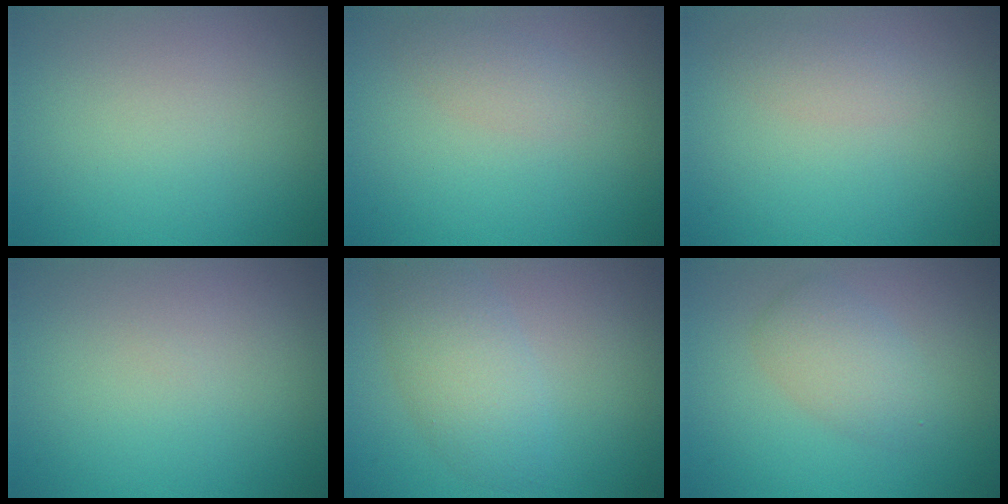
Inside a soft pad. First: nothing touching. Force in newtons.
{"total": 1.5, "press": 1.5, "slide": 0.1}
{"total": 1.2, "press": 1.2, "slide": 0.0}
{"total": 0.0}
{"total": 4.1, "press": 4.1, "slide": 0.1}
{"total": 2.7, "press": 2.7, "slide": 0.1}